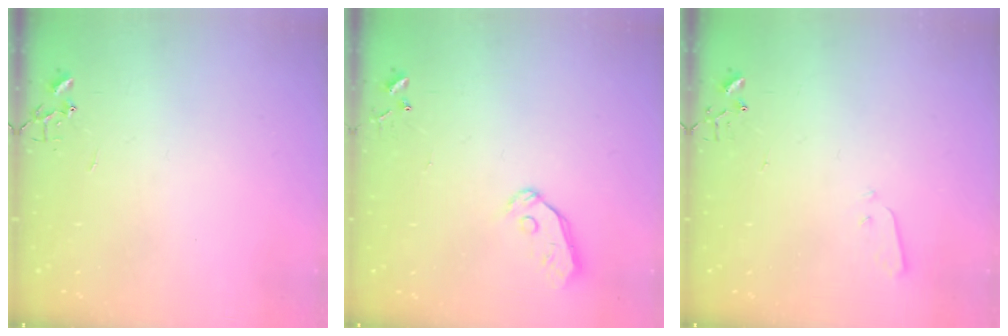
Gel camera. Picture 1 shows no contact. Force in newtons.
{"total": 4.4, "press": 4.4, "slide": 0.5}
{"total": 2.8, "press": 2.7, "slide": 0.4}